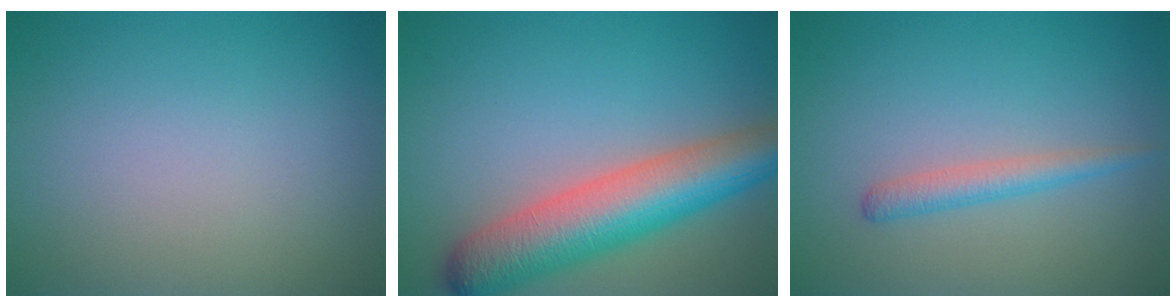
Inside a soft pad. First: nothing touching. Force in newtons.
{"total": 8.5, "press": 8.5, "slide": 0.5}
{"total": 1.9, "press": 1.9, "slide": 0.1}